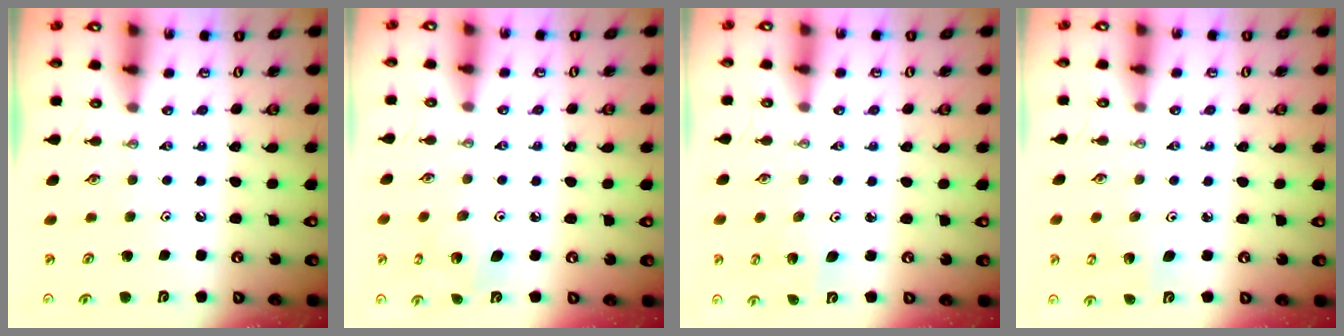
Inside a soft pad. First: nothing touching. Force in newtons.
{"total": 4.7, "press": 4.7, "slide": 0.2}
{"total": 2.3, "press": 2.3, "slide": 0.2}
{"total": 3.0, "press": 2.9, "slide": 0.4}